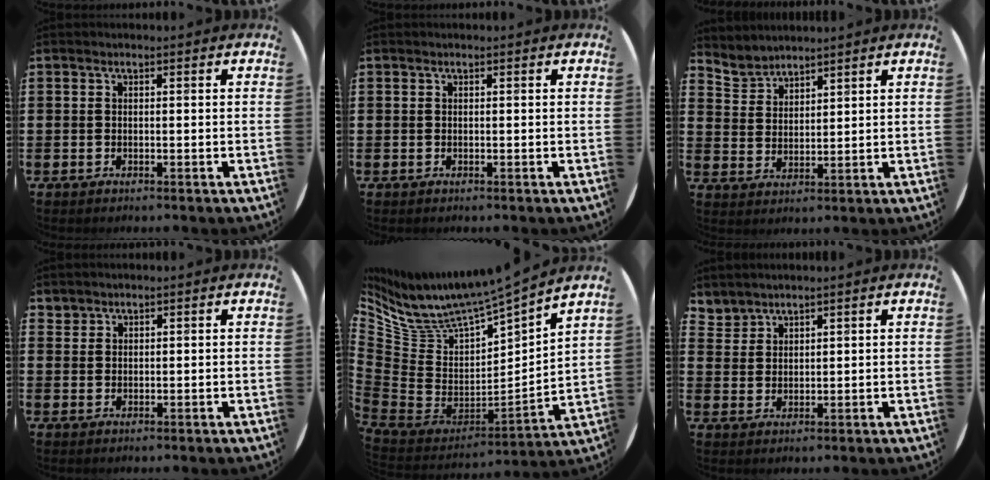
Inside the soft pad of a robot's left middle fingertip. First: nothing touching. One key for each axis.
{"total": 0.0}
{"total": 4.0, "fx": 3.9, "fy": 0.8, "fz": -0.5, "tx": -0.003, "ty": -0.016, "tz": 0.074}
{"total": 1.4, "fx": 1.3, "fy": 0.4, "fz": -0.2, "tx": 0.002, "ty": 0.002, "tz": 0.026}
{"total": 8.4, "fx": 7.8, "fy": 1.7, "fz": 2.7, "tx": -0.099, "ty": -0.077, "tz": 0.128}
{"total": 2.5, "fx": 2.4, "fy": 0.5, "fz": -0.5, "tx": 0.005, "ty": -0.008, "tz": 0.049}